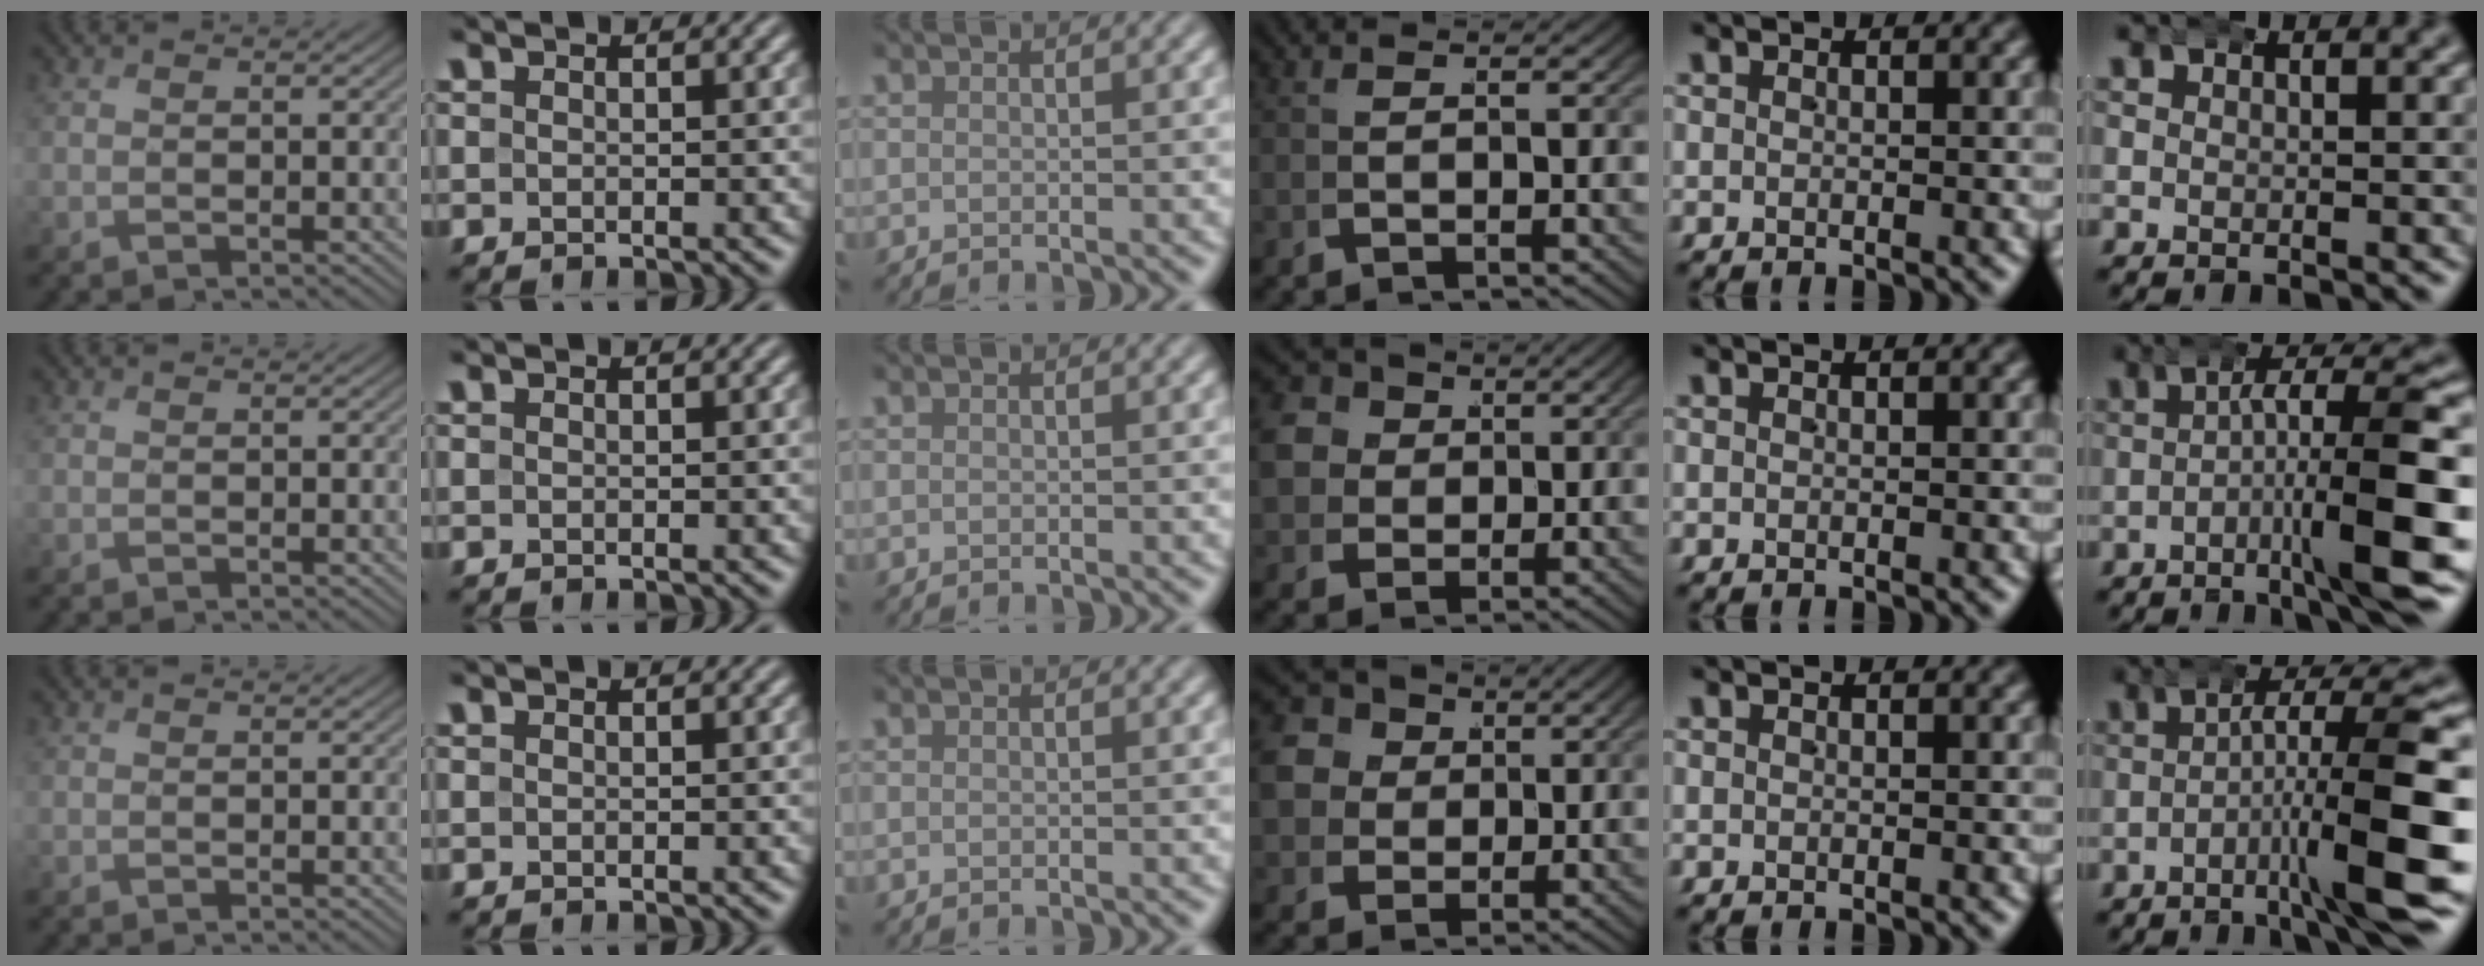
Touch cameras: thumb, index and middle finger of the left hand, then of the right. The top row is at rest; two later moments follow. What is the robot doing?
{"motion": "wrap", "object": "aluminum foil"}